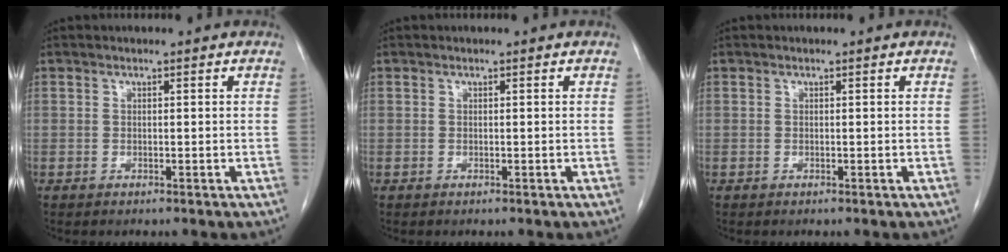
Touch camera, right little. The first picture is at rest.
{"total": 0.0}
{"total": 0.0}